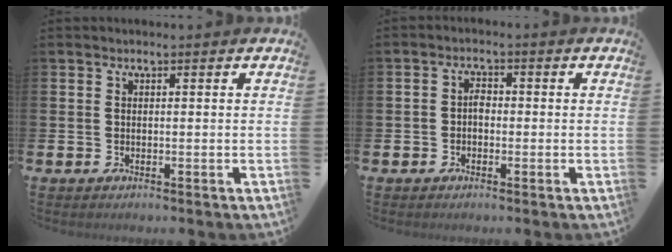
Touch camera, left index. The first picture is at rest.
{"total": 1.9, "force": [-0.6, 1.3, 1.3], "torque": [-0.021, 0.006, -0.015]}